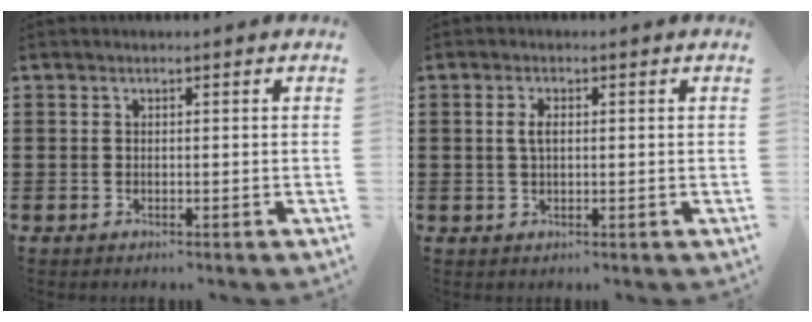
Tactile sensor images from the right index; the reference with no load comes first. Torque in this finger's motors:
{"motor_torque": [0.54, -0.35, 0.18, 0.06]}